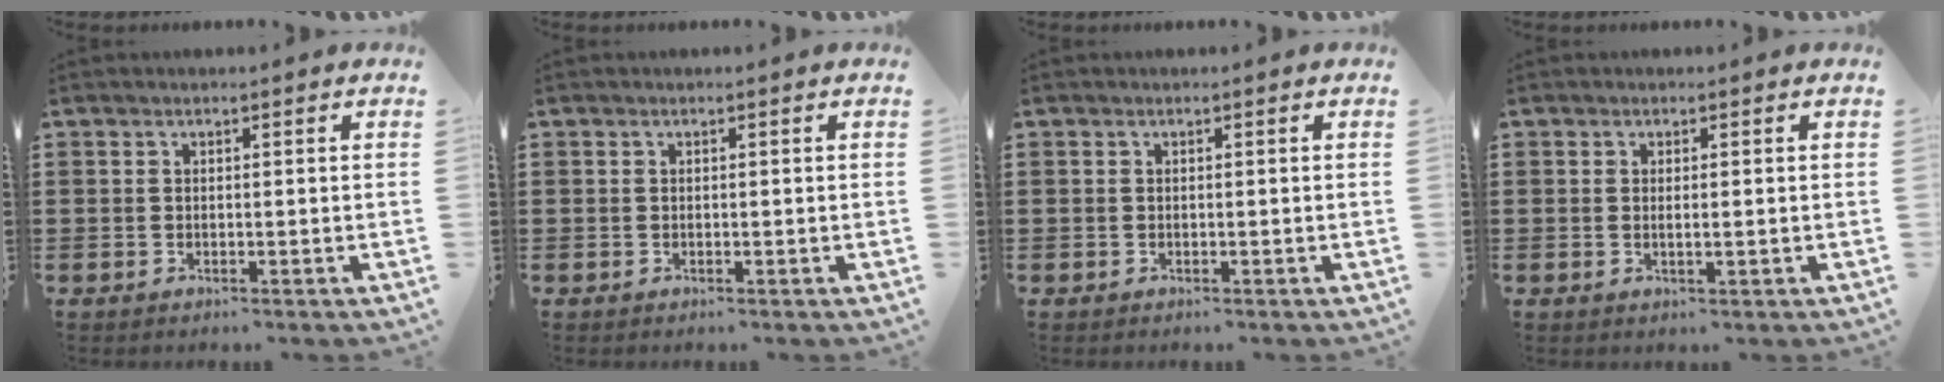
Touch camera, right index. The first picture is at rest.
{"total": 0.0}
{"total": 0.0}
{"total": 1.0, "force": [0.1, 0.1, 1.0], "torque": [-0.019, -0.002, 0.002]}